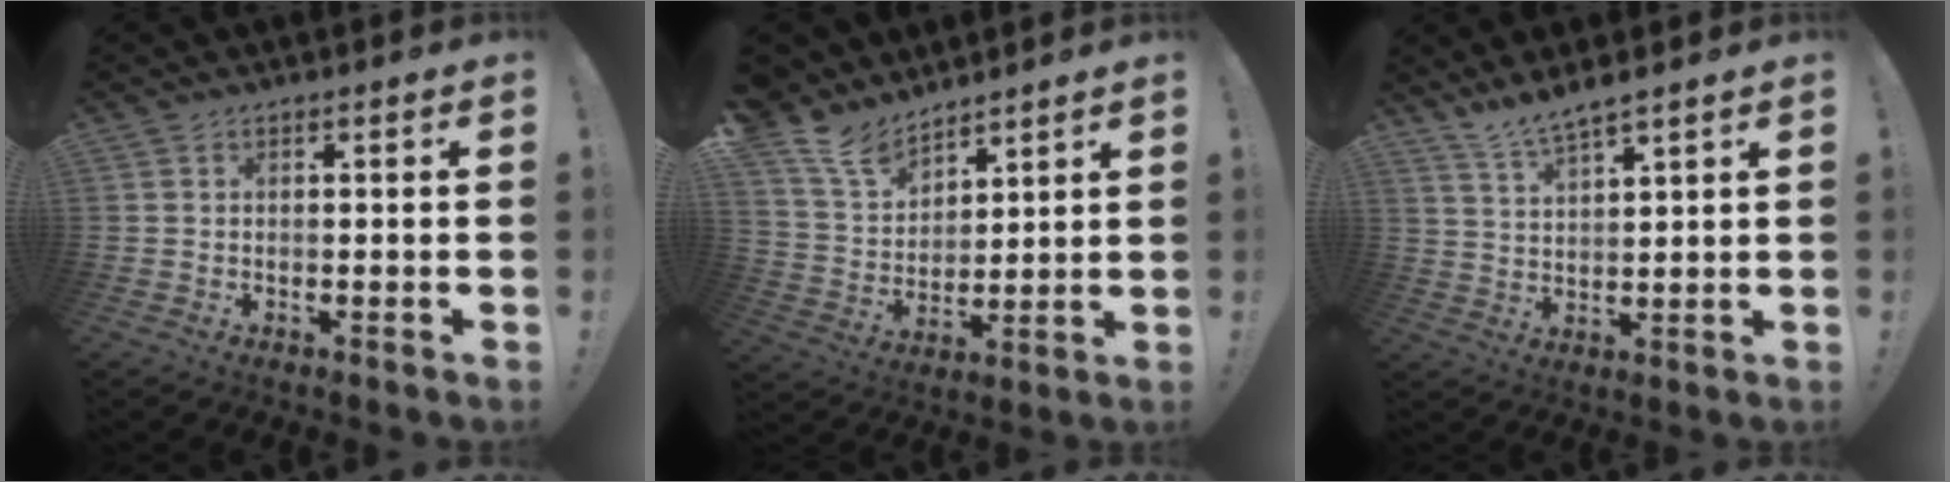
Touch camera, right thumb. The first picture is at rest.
{"total": 13.1, "force": [10.3, 6.7, 4.4], "torque": [-0.109, -0.065, 0.202]}
{"total": 5.7, "force": [5.3, 0.1, 2.3], "torque": [-0.053, -0.030, 0.096]}